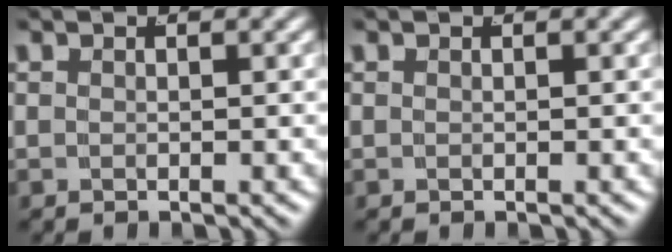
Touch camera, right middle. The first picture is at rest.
{"total": 0.0}